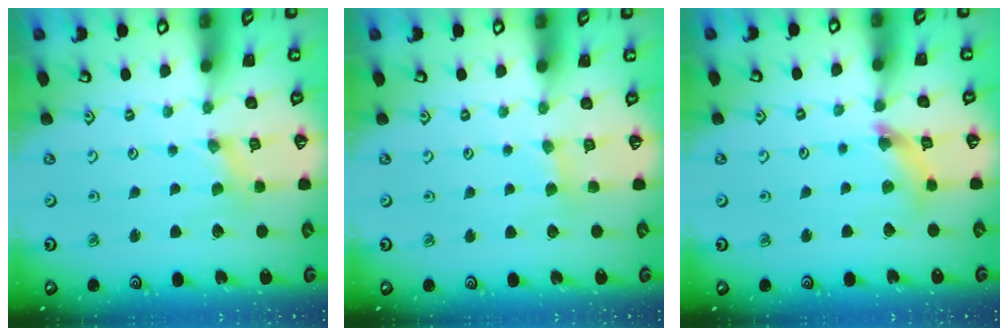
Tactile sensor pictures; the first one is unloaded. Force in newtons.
{"total": 1.9, "press": 1.9, "slide": 0.3}
{"total": 7.2, "press": 7.2, "slide": 0.8}